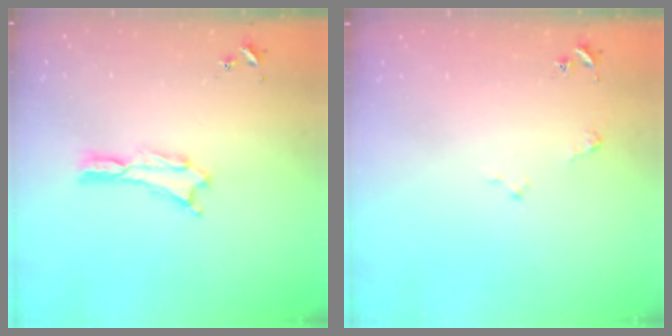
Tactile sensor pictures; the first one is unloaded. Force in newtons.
{"total": 1.6, "press": 1.6, "slide": 0.2}